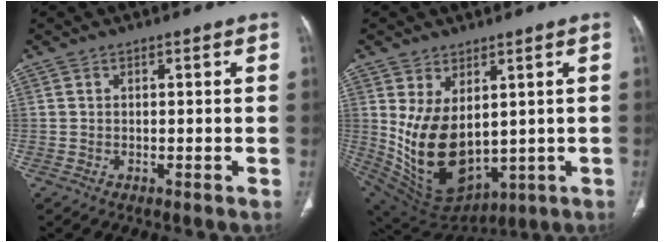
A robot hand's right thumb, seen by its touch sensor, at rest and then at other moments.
{"total": 16.0, "force": [1.7, 9.9, 12.5], "torque": [-0.214, -0.027, 0.074]}